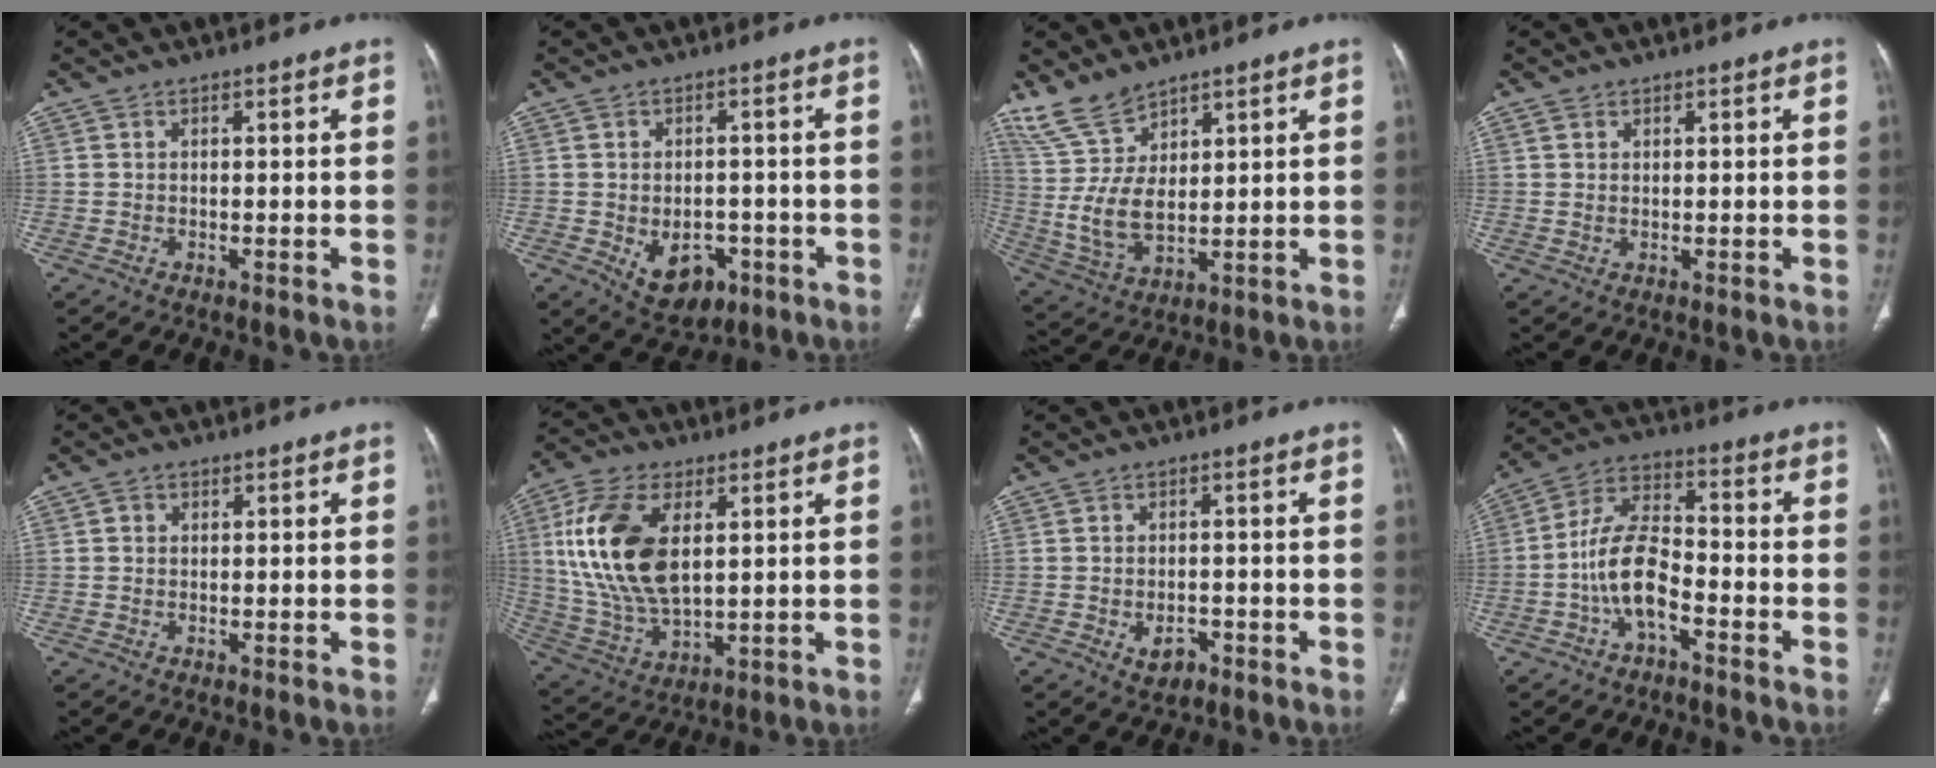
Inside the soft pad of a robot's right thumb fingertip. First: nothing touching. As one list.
[{"total": 8.2, "force": [-2.8, 5.8, 5.1], "torque": [-0.054, 0.012, -0.026]}, {"total": 10.1, "force": [7.1, 4.6, 5.6], "torque": [-0.106, -0.039, 0.164]}, {"total": 1.3, "force": [0.8, 0.8, 0.5], "torque": [-0.007, -0.005, 0.017]}, {"total": 1.2, "force": [0.4, 1.1, 0.3], "torque": [-0.001, 0.001, 0.005]}, {"total": 18.4, "force": [4.3, 9.9, 14.9], "torque": [-0.299, -0.013, 0.087]}, {"total": 3.4, "force": [-1.5, 2.3, 2.1], "torque": [-0.025, 0.007, -0.018]}, {"total": 10.5, "force": [-4.0, 5.4, 8.1], "torque": [-0.154, 0.046, -0.079]}]